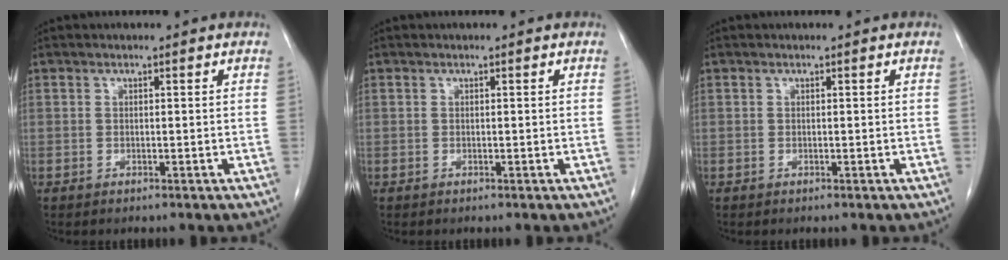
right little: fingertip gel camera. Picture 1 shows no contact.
{"total": 0.0}
{"total": 0.0}